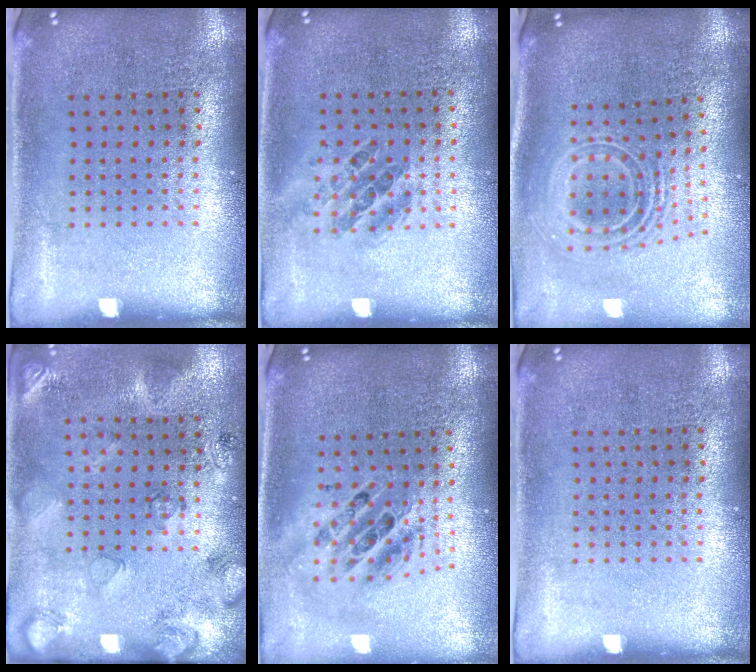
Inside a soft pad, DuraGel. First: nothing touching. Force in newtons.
{"total": 1.0, "press": 0.8, "slide": 0.5}
{"total": 2.5, "press": 1.8, "slide": 1.8}
{"total": 2.6, "press": 1.8, "slide": 1.9}
{"total": 2.0, "press": 1.6, "slide": 1.2}
{"total": 0.0}